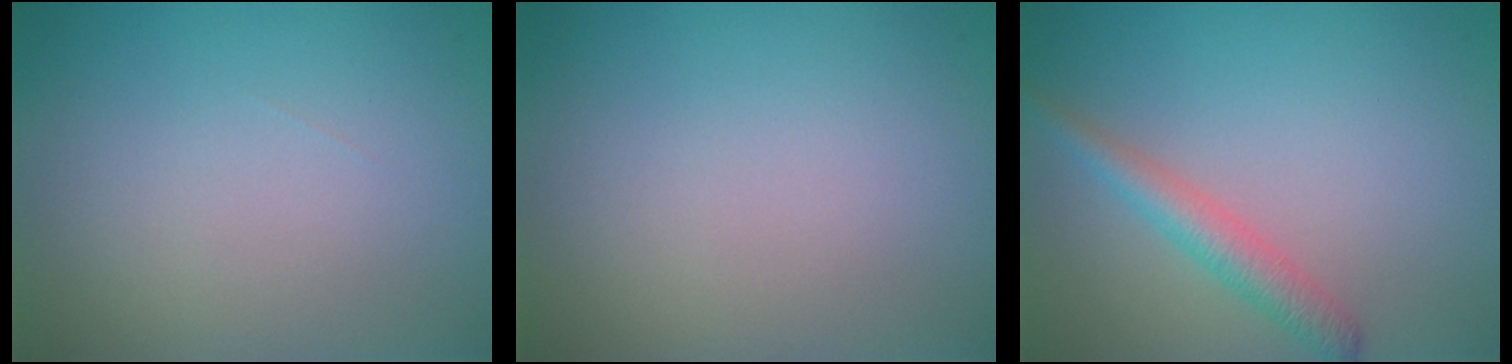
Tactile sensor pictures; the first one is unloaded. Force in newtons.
{"total": 0.0}
{"total": 2.5, "press": 2.5, "slide": 0.1}